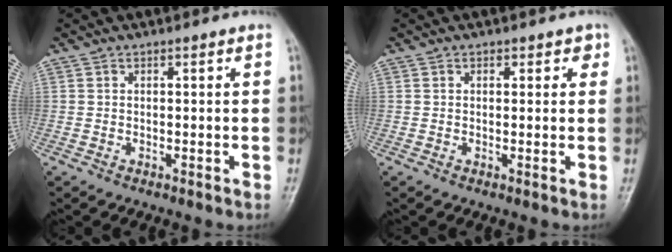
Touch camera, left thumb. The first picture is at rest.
{"total": 2.0, "force": [1.0, 1.4, 0.9], "torque": [0.007, -0.001, 0.007]}